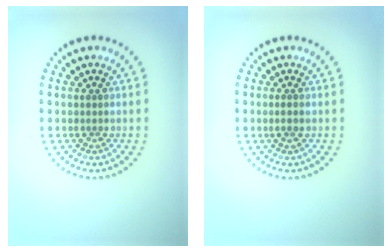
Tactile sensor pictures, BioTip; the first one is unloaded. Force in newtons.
{"total": 1.1, "press": 1.0, "slide": 0.5}